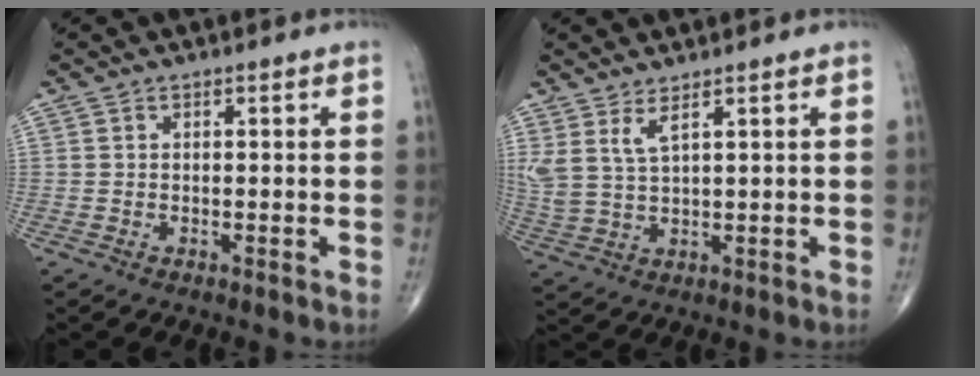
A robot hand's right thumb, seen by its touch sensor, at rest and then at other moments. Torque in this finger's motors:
{"motor_torque": [-0.26, -0.15, 0.26, 0.55, 0.07]}